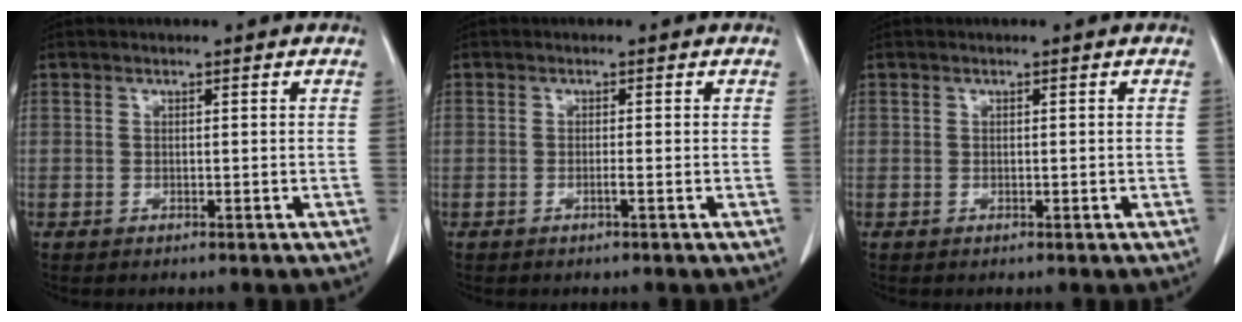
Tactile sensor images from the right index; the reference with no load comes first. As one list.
[{"total": 0.7, "force": [-0.3, -0.2, 0.6], "torque": [-0.010, 0.001, -0.008]}, {"total": 0.0}]